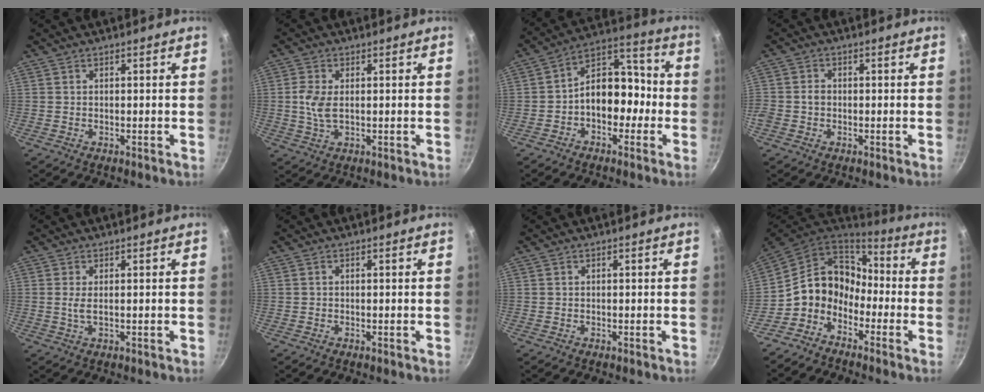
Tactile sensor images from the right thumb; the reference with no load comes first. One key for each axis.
{"total": 5.1, "fx": 0.3, "fy": 2.8, "fz": 4.2, "tx": -0.100, "ty": 0.001, "tz": 0.007}
{"total": 12.7, "fx": -2.1, "fy": 8.3, "fz": 9.3, "tx": -0.111, "ty": 0.048, "tz": -0.049}
{"total": 3.4, "fx": -0.4, "fy": 2.9, "fz": 1.7, "tx": -0.024, "ty": 0.009, "tz": -0.008}
{"total": 1.9, "fx": 0.2, "fy": 0.7, "fz": 1.8, "tx": -0.047, "ty": -0.002, "tz": 0.008}
{"total": 0.0}
{"total": 0.0}
{"total": 11.9, "fx": -4.9, "fy": 9.3, "fz": 5.5, "tx": -0.076, "ty": 0.086, "tz": -0.103}